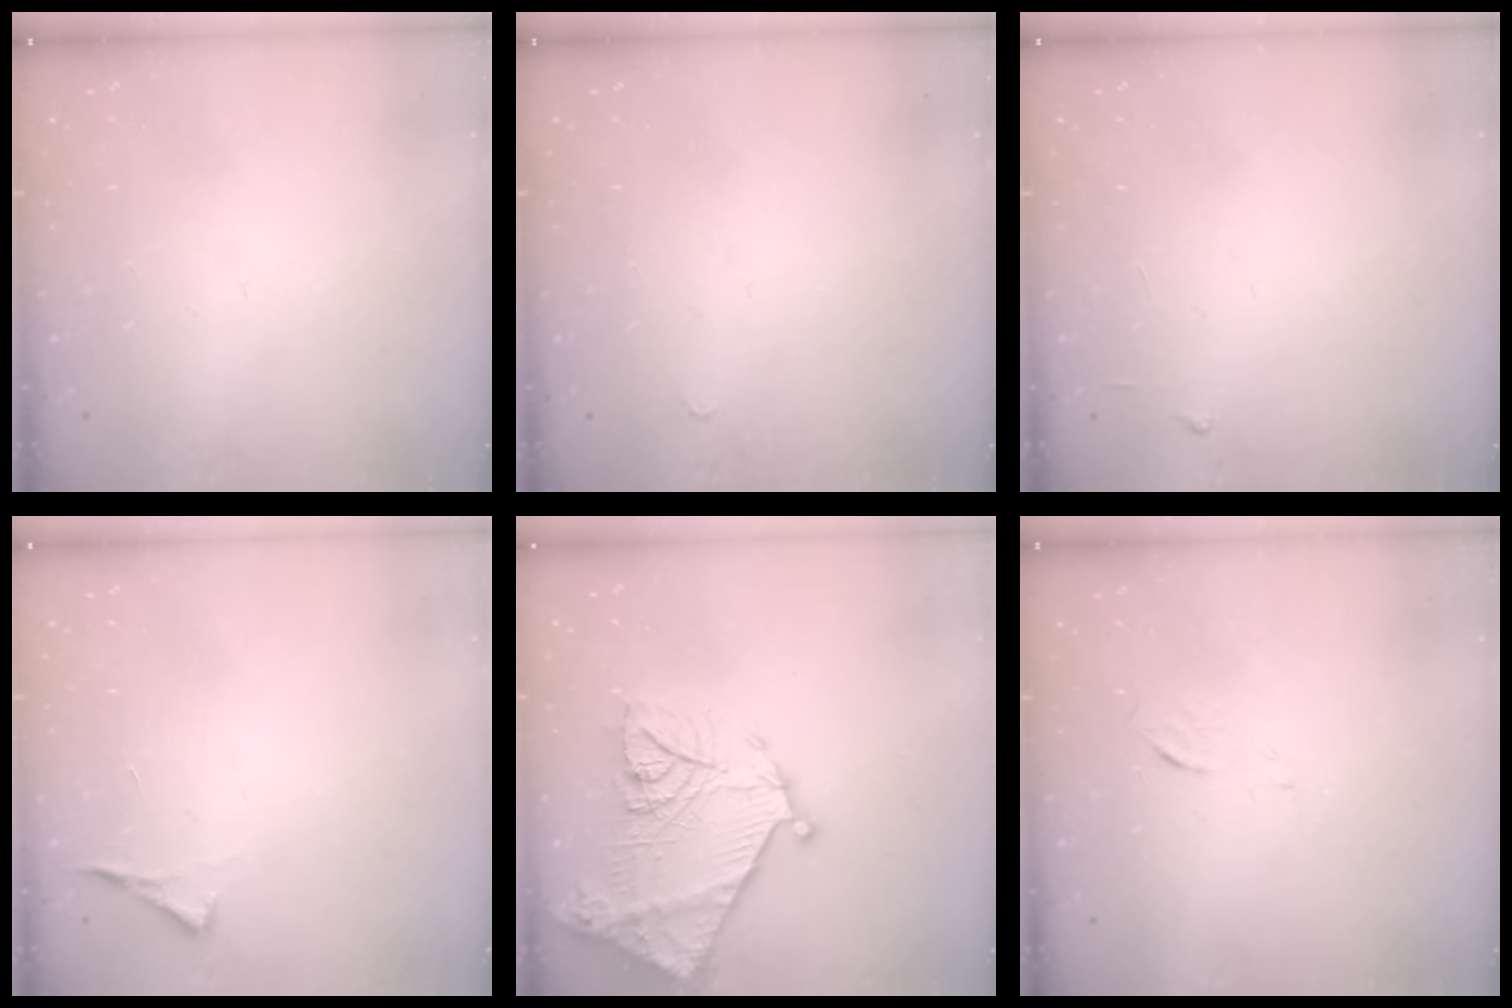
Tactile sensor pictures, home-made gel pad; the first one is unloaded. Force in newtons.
{"total": 2.8, "press": 2.8, "slide": 0.4}
{"total": 3.7, "press": 3.6, "slide": 0.4}
{"total": 3.5, "press": 3.5, "slide": 0.5}
{"total": 20.6, "press": 20.5, "slide": 1.8}
{"total": 3.3, "press": 3.3, "slide": 0.3}